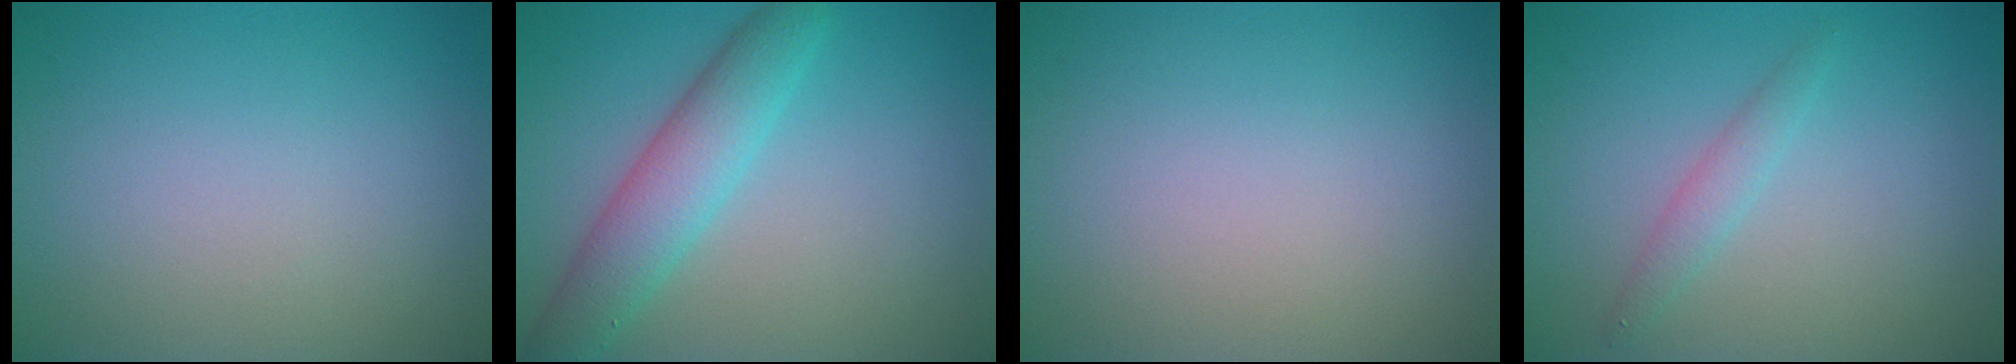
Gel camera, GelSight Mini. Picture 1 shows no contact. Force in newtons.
{"total": 4.8, "press": 4.8, "slide": 0.2}
{"total": 0.0}
{"total": 1.5, "press": 1.5, "slide": 0.0}